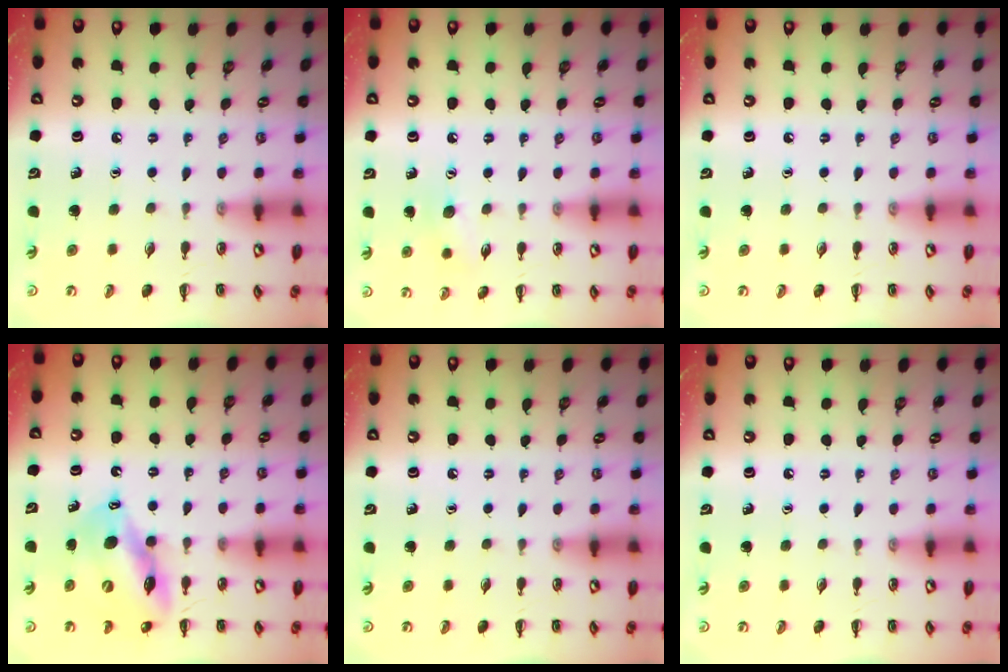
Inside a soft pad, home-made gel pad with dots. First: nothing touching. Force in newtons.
{"total": 7.0, "press": 6.8, "slide": 1.3}
{"total": 0.0}
{"total": 12.1, "press": 11.5, "slide": 3.5}
{"total": 0.0}
{"total": 0.0}